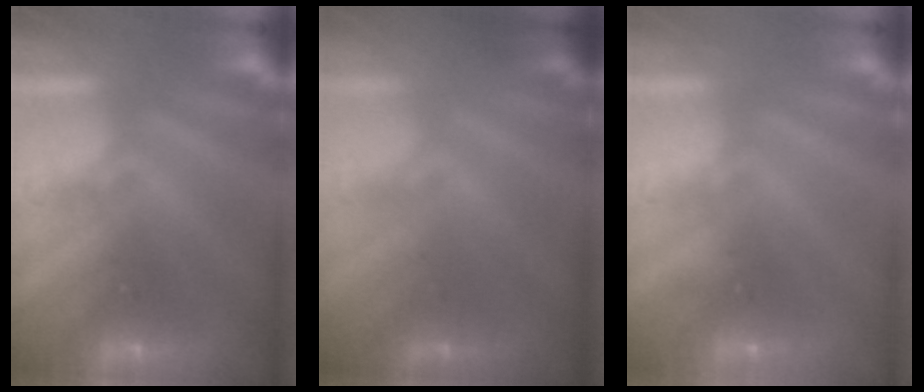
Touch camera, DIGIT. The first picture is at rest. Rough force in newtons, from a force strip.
{"total": 1.7}
{"total": 2.3}